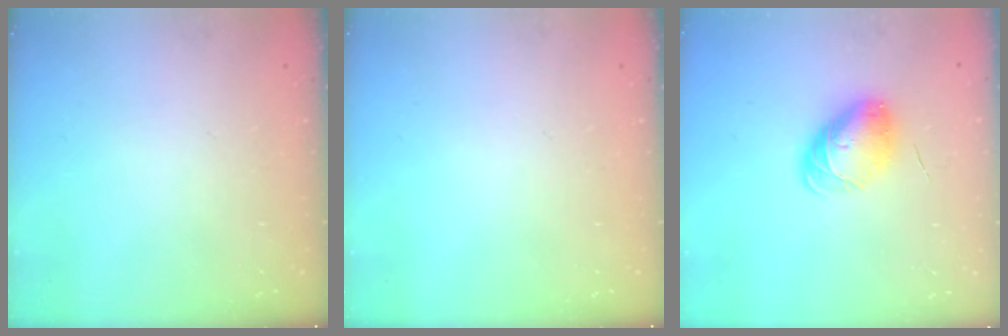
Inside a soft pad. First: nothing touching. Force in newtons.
{"total": 0.0}
{"total": 7.4, "press": 7.4, "slide": 0.9}